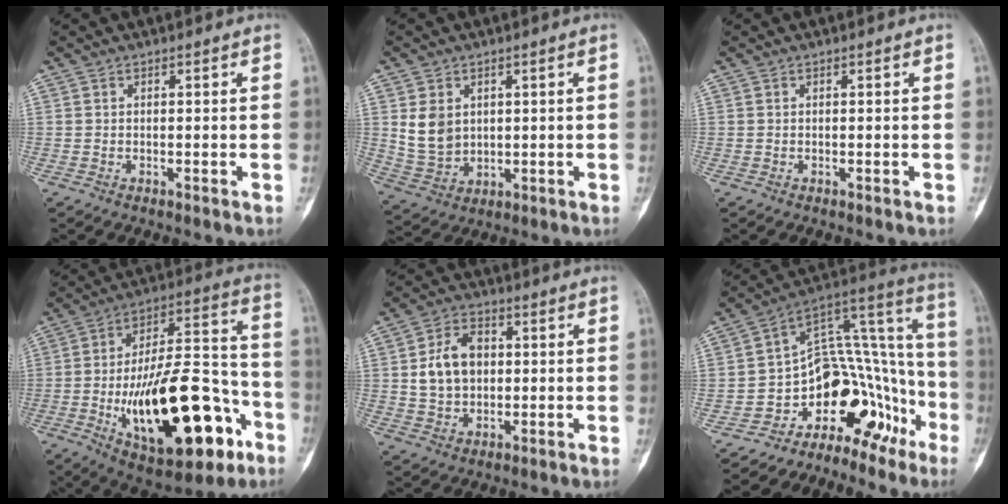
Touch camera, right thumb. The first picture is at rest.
{"total": 7.3, "force": [1.9, 5.7, 4.2], "torque": [-0.061, -0.011, 0.054]}
{"total": 0.0}
{"total": 30.1, "force": [-10.8, 12.9, 25.0], "torque": [-0.390, 0.051, -0.151]}
{"total": 9.5, "force": [1.0, 7.0, 6.3], "torque": [-0.086, 0.008, 0.019]}
{"total": 19.0, "force": [-11.0, 11.4, 10.6], "torque": [-0.065, 0.172, -0.176]}